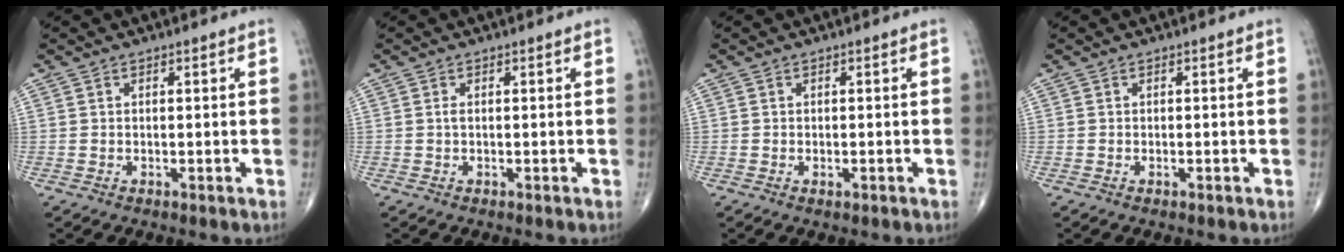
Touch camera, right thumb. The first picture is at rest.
{"total": 0.5, "force": [0.0, 0.2, 0.5], "torque": [-0.014, -0.001, -0.001]}
{"total": 0.7, "force": [-0.3, 0.2, 0.6], "torque": [-0.010, 0.000, -0.004]}
{"total": 0.0}